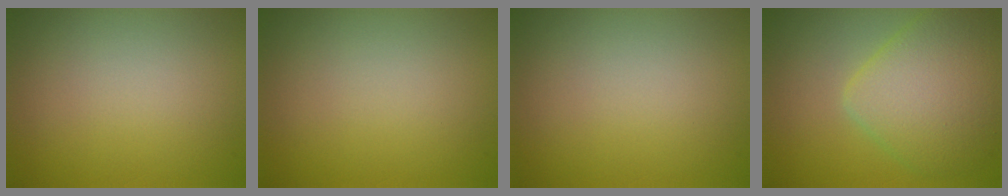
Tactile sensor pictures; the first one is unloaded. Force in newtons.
{"total": 0.0}
{"total": 0.0}
{"total": 6.2, "press": 6.2, "slide": 0.2}